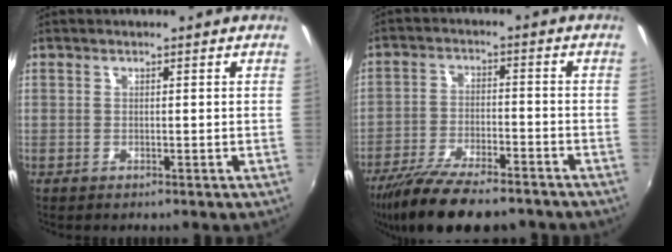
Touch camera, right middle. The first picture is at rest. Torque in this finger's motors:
{"motor_torque": [1.09, -1.05, 0.30, 0.12]}